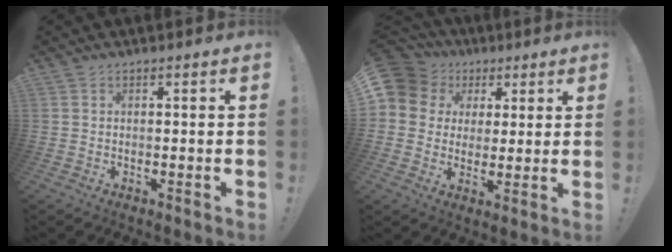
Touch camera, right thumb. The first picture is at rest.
{"total": 9.6, "force": [3.4, 8.4, 3.1], "torque": [-0.055, -0.016, 0.071]}